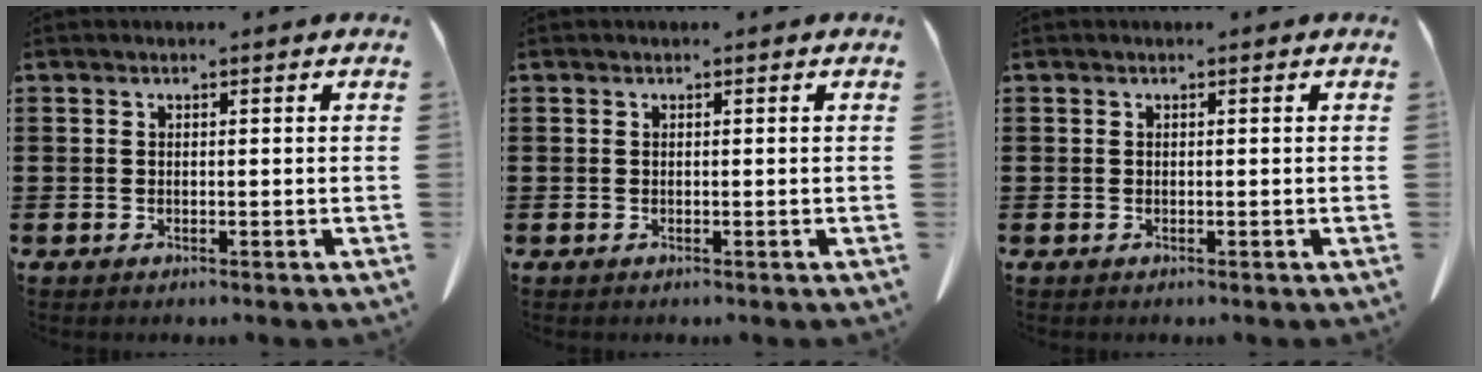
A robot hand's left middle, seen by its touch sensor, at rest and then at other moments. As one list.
[{"total": 0.0}, {"total": 0.0}]